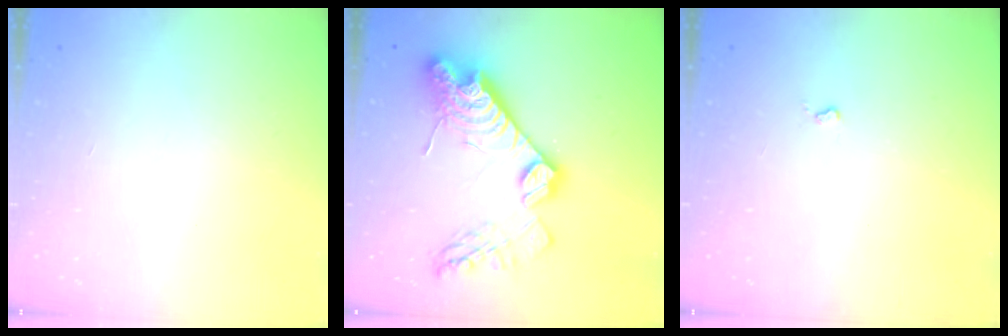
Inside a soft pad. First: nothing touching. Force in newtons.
{"total": 20.4, "press": 20.3, "slide": 1.8}
{"total": 2.6, "press": 2.6, "slide": 0.4}